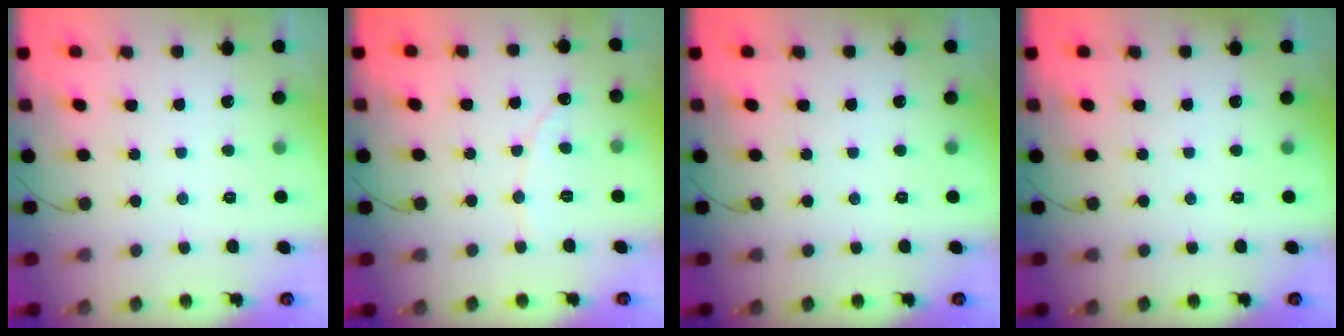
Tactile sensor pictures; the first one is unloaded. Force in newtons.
{"total": 2.1, "press": 2.1, "slide": 0.1}
{"total": 0.0}
{"total": 0.0}